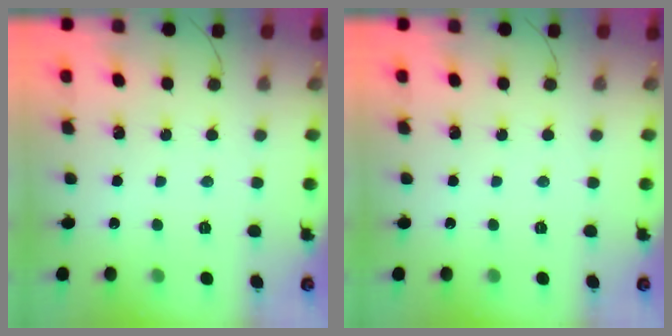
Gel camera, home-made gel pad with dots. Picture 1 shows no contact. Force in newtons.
{"total": 0.0}